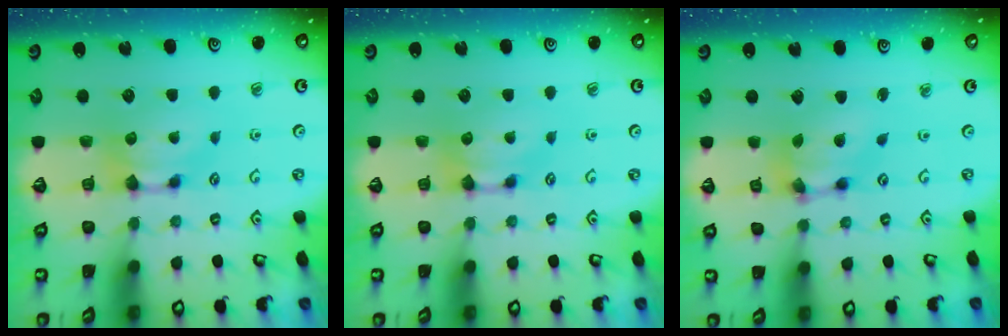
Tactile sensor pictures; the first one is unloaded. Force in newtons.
{"total": 0.0}
{"total": 6.2, "press": 5.9, "slide": 1.8}